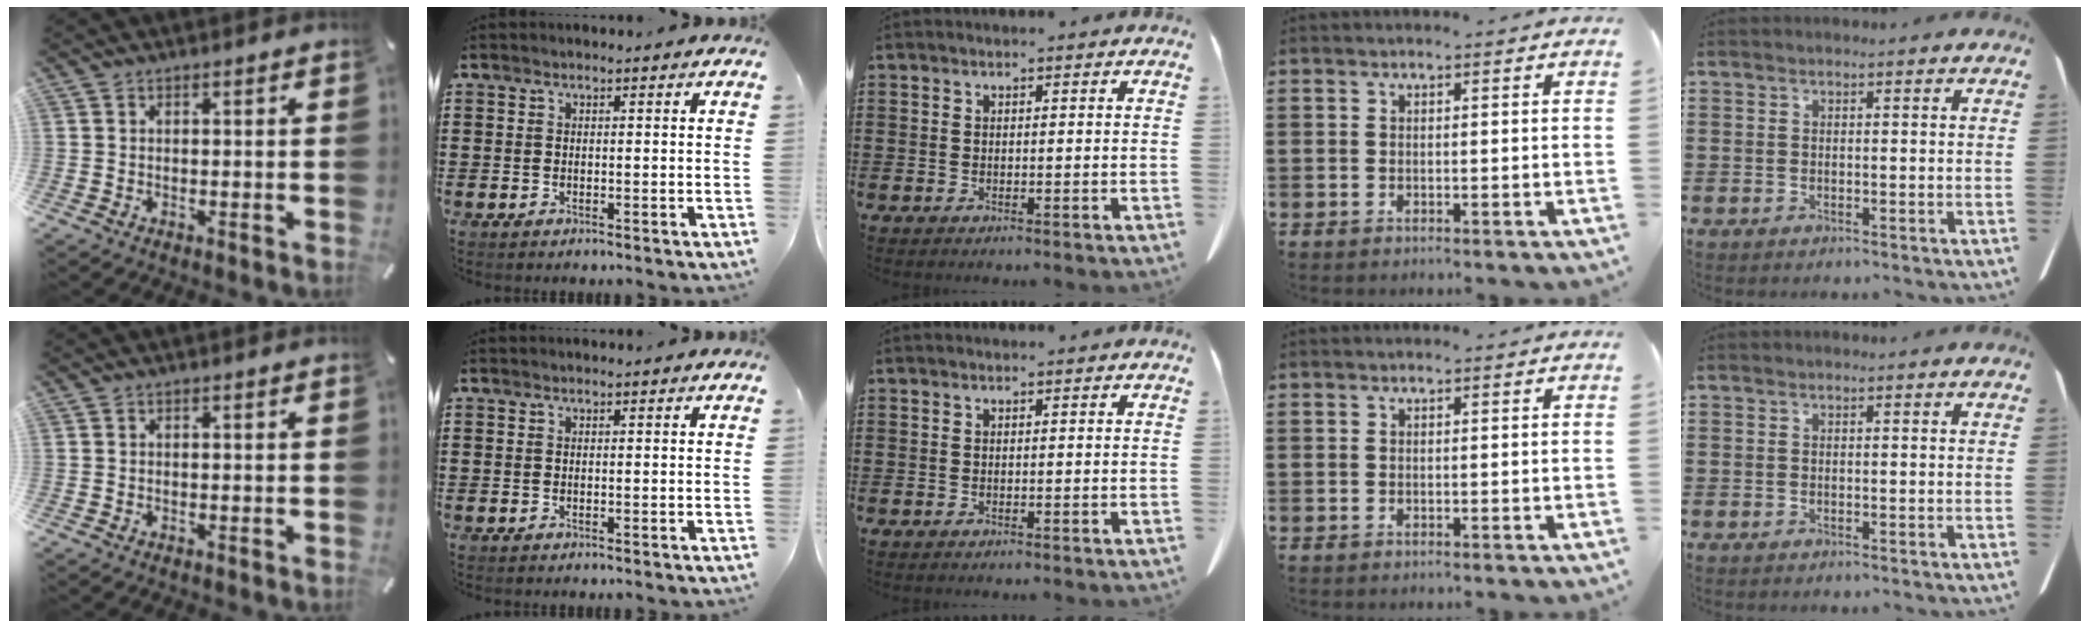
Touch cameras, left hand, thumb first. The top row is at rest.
{}